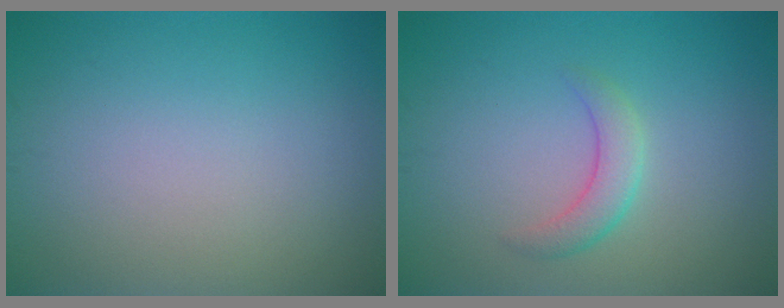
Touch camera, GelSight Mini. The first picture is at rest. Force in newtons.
{"total": 2.3, "press": 2.3, "slide": 0.0}